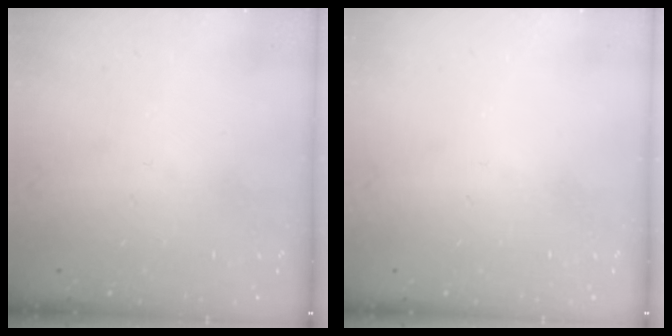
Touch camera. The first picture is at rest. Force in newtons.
{"total": 0.0}